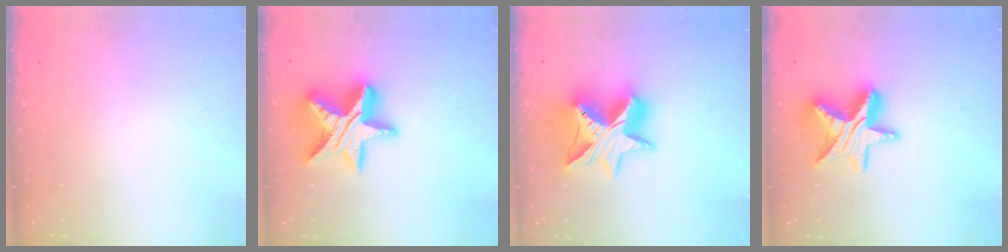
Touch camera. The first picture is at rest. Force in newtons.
{"total": 19.4, "press": 19.4, "slide": 1.2}
{"total": 19.1, "press": 19.0, "slide": 1.5}
{"total": 14.6, "press": 14.6, "slide": 1.3}